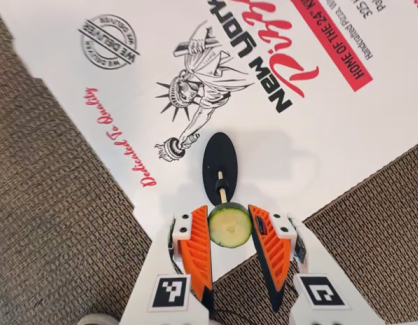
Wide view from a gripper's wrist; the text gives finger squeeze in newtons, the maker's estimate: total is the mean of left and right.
{"total": 7.2, "left": 7.2, "right": 7.1}